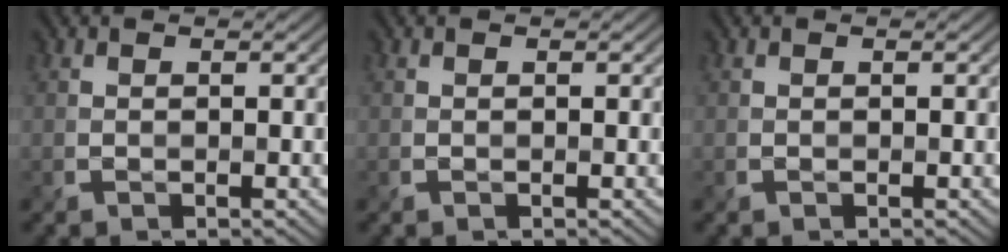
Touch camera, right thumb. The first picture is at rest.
{"total": 0.0}
{"total": 0.0}